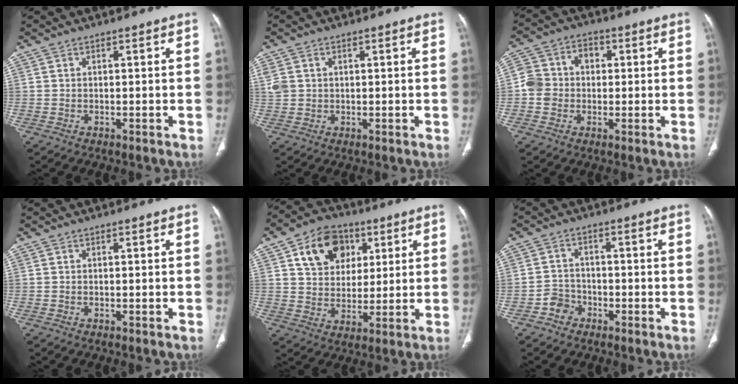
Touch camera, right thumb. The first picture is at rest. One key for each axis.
{"total": 4.1, "fx": 0.8, "fy": 3.5, "fz": 2.1, "tx": -0.049, "ty": 0.007, "tz": 0.024}
{"total": 7.7, "fx": -0.2, "fy": 6.9, "fz": 3.4, "tx": -0.048, "ty": 0.032, "tz": -0.014}
{"total": 0.0}
{"total": 13.1, "fx": 5.3, "fy": 9.8, "fz": 6.9, "tx": -0.080, "ty": -0.009, "tz": 0.090}
{"total": 3.7, "fx": -2.1, "fy": 2.9, "fz": 0.7, "tx": 0.003, "ty": 0.021, "tz": -0.043}